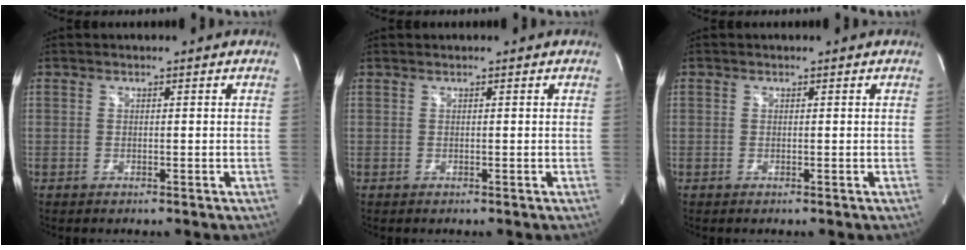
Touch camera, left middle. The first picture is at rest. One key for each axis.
{"total": 0.0}
{"total": 1.7, "fx": -0.7, "fy": -1.0, "fz": -1.2, "tx": 0.017, "ty": -0.010, "tz": -0.012}